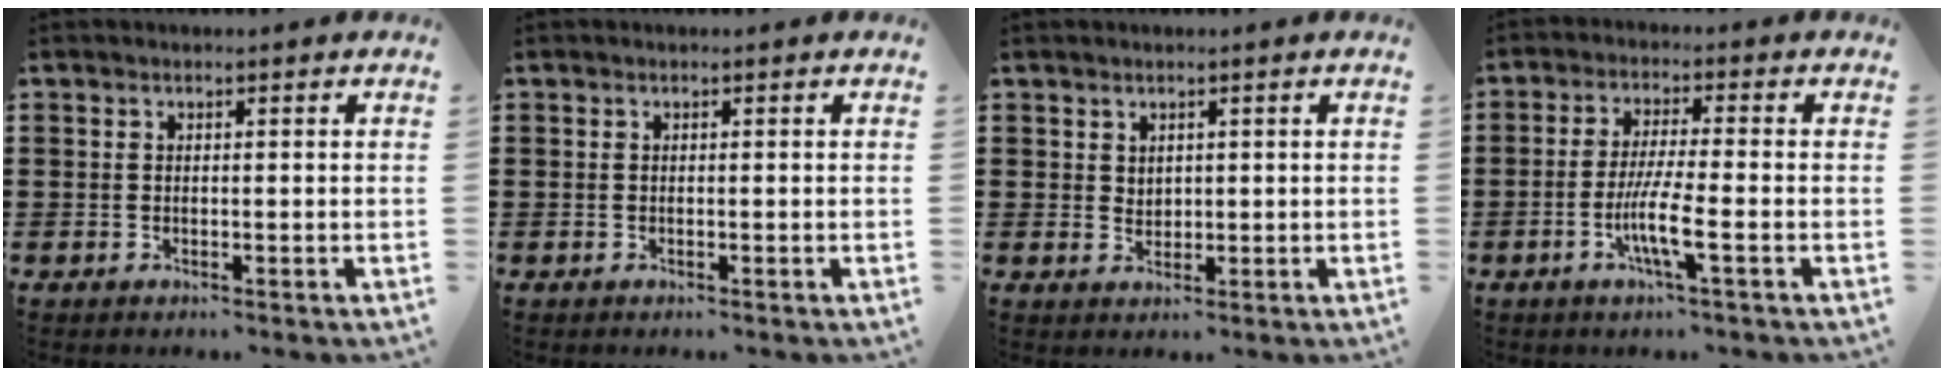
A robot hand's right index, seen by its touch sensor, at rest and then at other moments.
{"total": 0.0}
{"total": 1.6, "force": [1.1, 1.1, 0.3], "torque": [-0.008, 0.004, 0.022]}
{"total": 6.5, "force": [-2.3, 0.5, 6.1], "torque": [-0.123, -0.012, -0.046]}